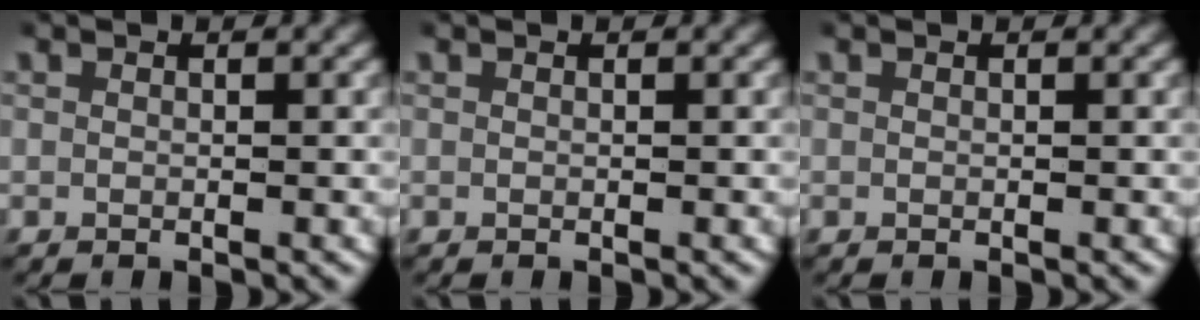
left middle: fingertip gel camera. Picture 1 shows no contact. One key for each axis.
{"total": 0.0}
{"total": 0.0}